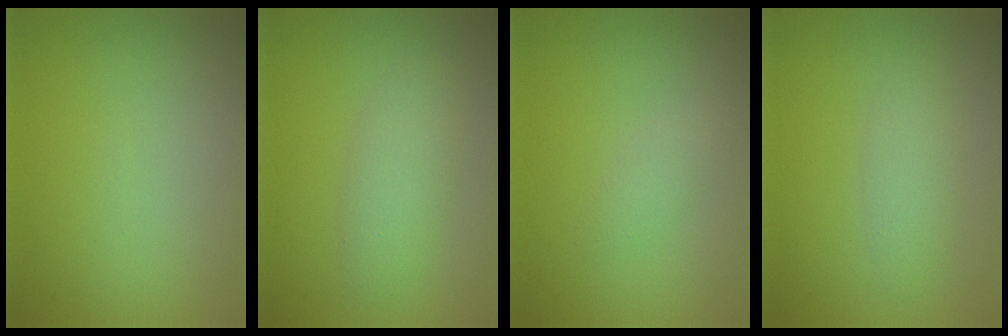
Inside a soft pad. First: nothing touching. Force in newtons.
{"total": 2.6, "press": 2.6, "slide": 0.1}
{"total": 1.2, "press": 1.2, "slide": 0.0}
{"total": 1.9, "press": 1.9, "slide": 0.1}